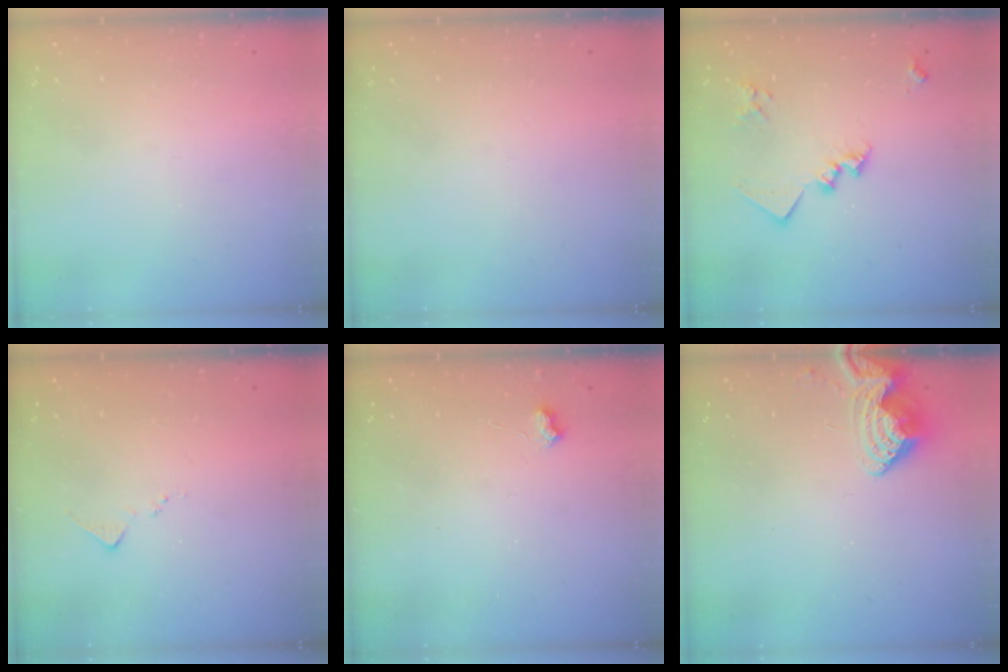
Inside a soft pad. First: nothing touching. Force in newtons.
{"total": 0.0}
{"total": 15.0, "press": 14.9, "slide": 0.9}
{"total": 7.5, "press": 7.5, "slide": 0.3}
{"total": 2.4, "press": 2.4, "slide": 0.5}
{"total": 8.1, "press": 8.1, "slide": 0.3}